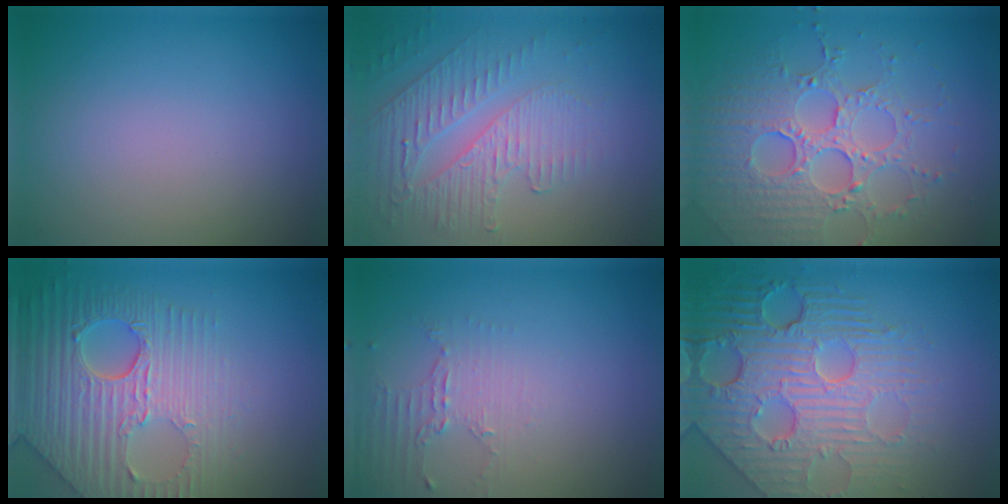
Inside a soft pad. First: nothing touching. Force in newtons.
{"total": 5.8, "press": 3.3, "slide": 4.7}
{"total": 5.1, "press": 4.6, "slide": 2.3}
{"total": 6.6, "press": 5.4, "slide": 3.8}
{"total": 2.0, "press": 1.5, "slide": 1.4}
{"total": 8.6, "press": 5.9, "slide": 6.2}